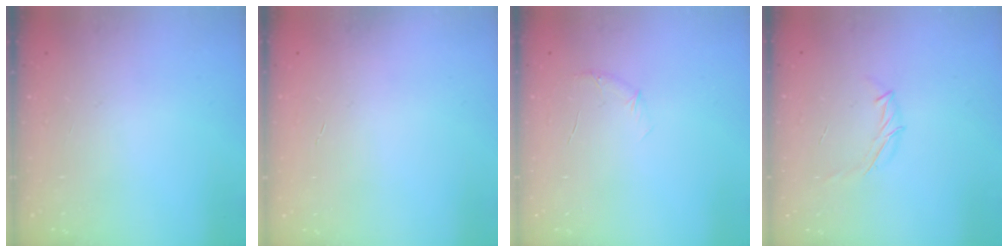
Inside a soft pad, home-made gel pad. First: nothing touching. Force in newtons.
{"total": 0.0}
{"total": 5.2, "press": 5.0, "slide": 1.5}
{"total": 6.0, "press": 5.9, "slide": 1.1}